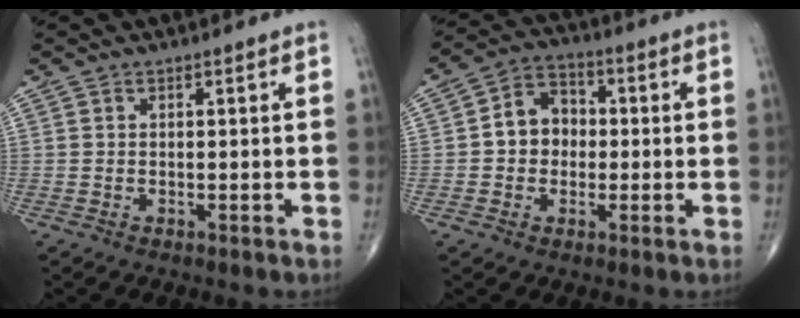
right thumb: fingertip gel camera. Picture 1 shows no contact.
{"total": 8.2, "force": [0.0, 6.7, 4.7], "torque": [-0.050, 0.024, -0.012]}